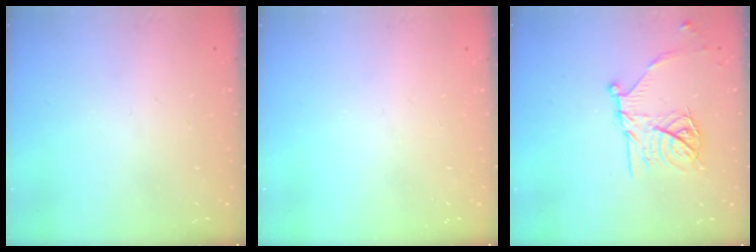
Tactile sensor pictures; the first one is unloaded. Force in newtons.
{"total": 0.0}
{"total": 16.4, "press": 16.4, "slide": 0.9}